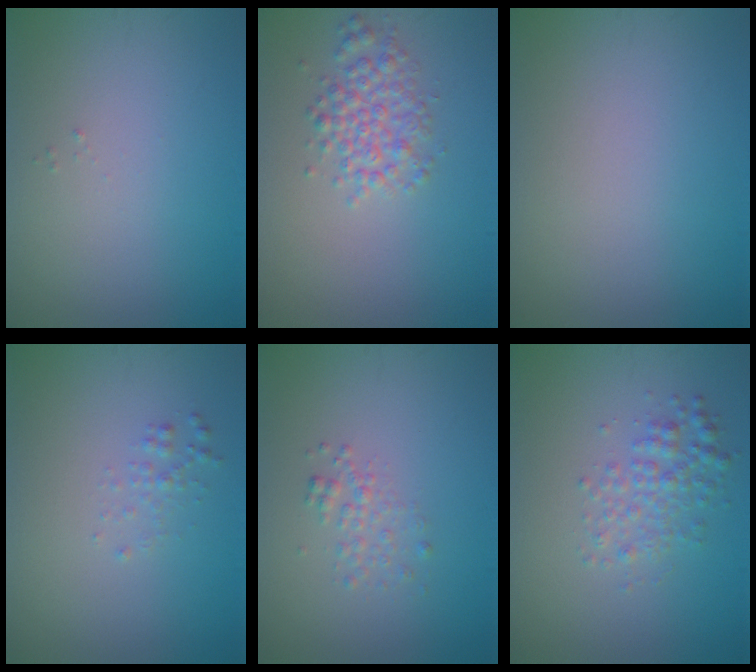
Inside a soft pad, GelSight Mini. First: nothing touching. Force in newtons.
{"total": 3.0, "press": 3.0, "slide": 0.1}
{"total": 0.0}
{"total": 0.9, "press": 0.9, "slide": 0.1}
{"total": 1.4, "press": 1.4, "slide": 0.1}
{"total": 2.6, "press": 2.6, "slide": 0.1}